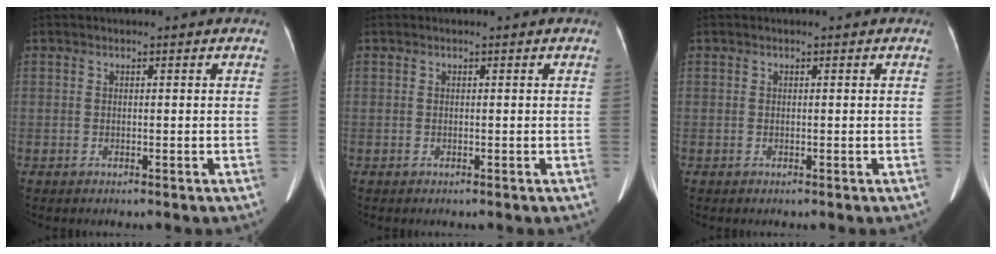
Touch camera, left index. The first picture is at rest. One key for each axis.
{"total": 0.0}
{"total": 0.0}